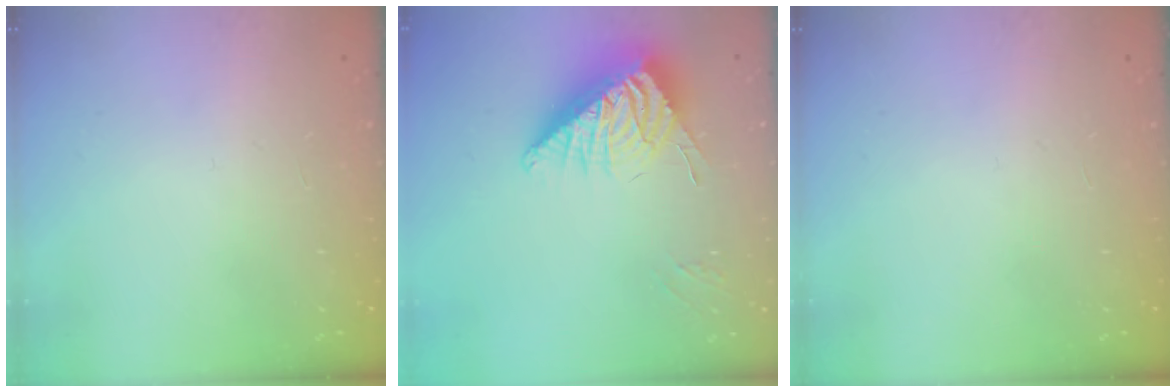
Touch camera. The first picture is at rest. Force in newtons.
{"total": 14.1, "press": 14.0, "slide": 1.3}
{"total": 0.0}